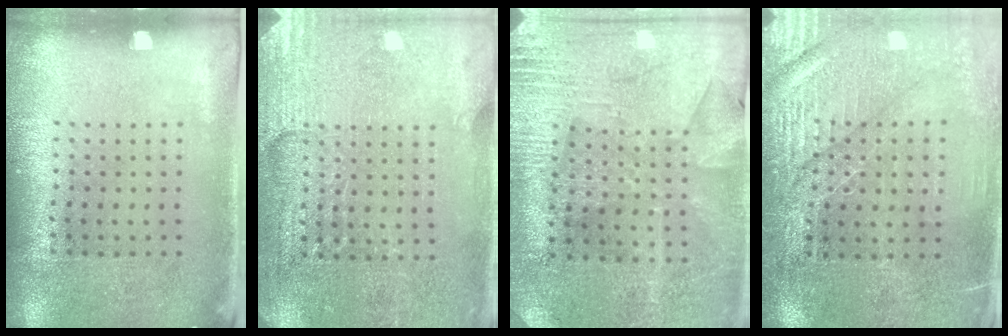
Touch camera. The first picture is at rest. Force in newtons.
{"total": 2.9, "press": 2.8, "slide": 0.2}
{"total": 2.8, "press": 2.7, "slide": 0.6}
{"total": 3.0, "press": 2.9, "slide": 0.9}